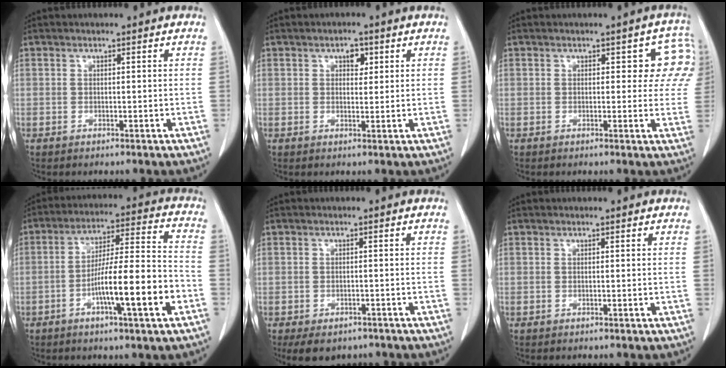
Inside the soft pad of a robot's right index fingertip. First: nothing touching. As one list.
[{"total": 2.3, "force": [1.0, 1.4, 1.6], "torque": [-0.019, 0.003, 0.014]}, {"total": 5.7, "force": [1.9, 3.5, 4.0], "torque": [-0.010, 0.014, 0.013]}, {"total": 14.0, "force": [-5.0, 0.7, 13.0], "torque": [-0.214, 0.006, -0.082]}, {"total": 6.6, "force": [-4.9, 3.9, 2.2], "torque": [-0.021, 0.002, -0.067]}, {"total": 0.0}]